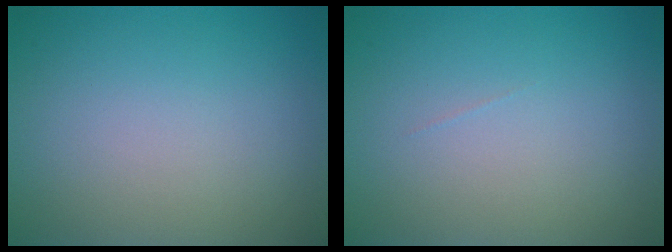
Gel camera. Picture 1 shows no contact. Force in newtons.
{"total": 0.0}